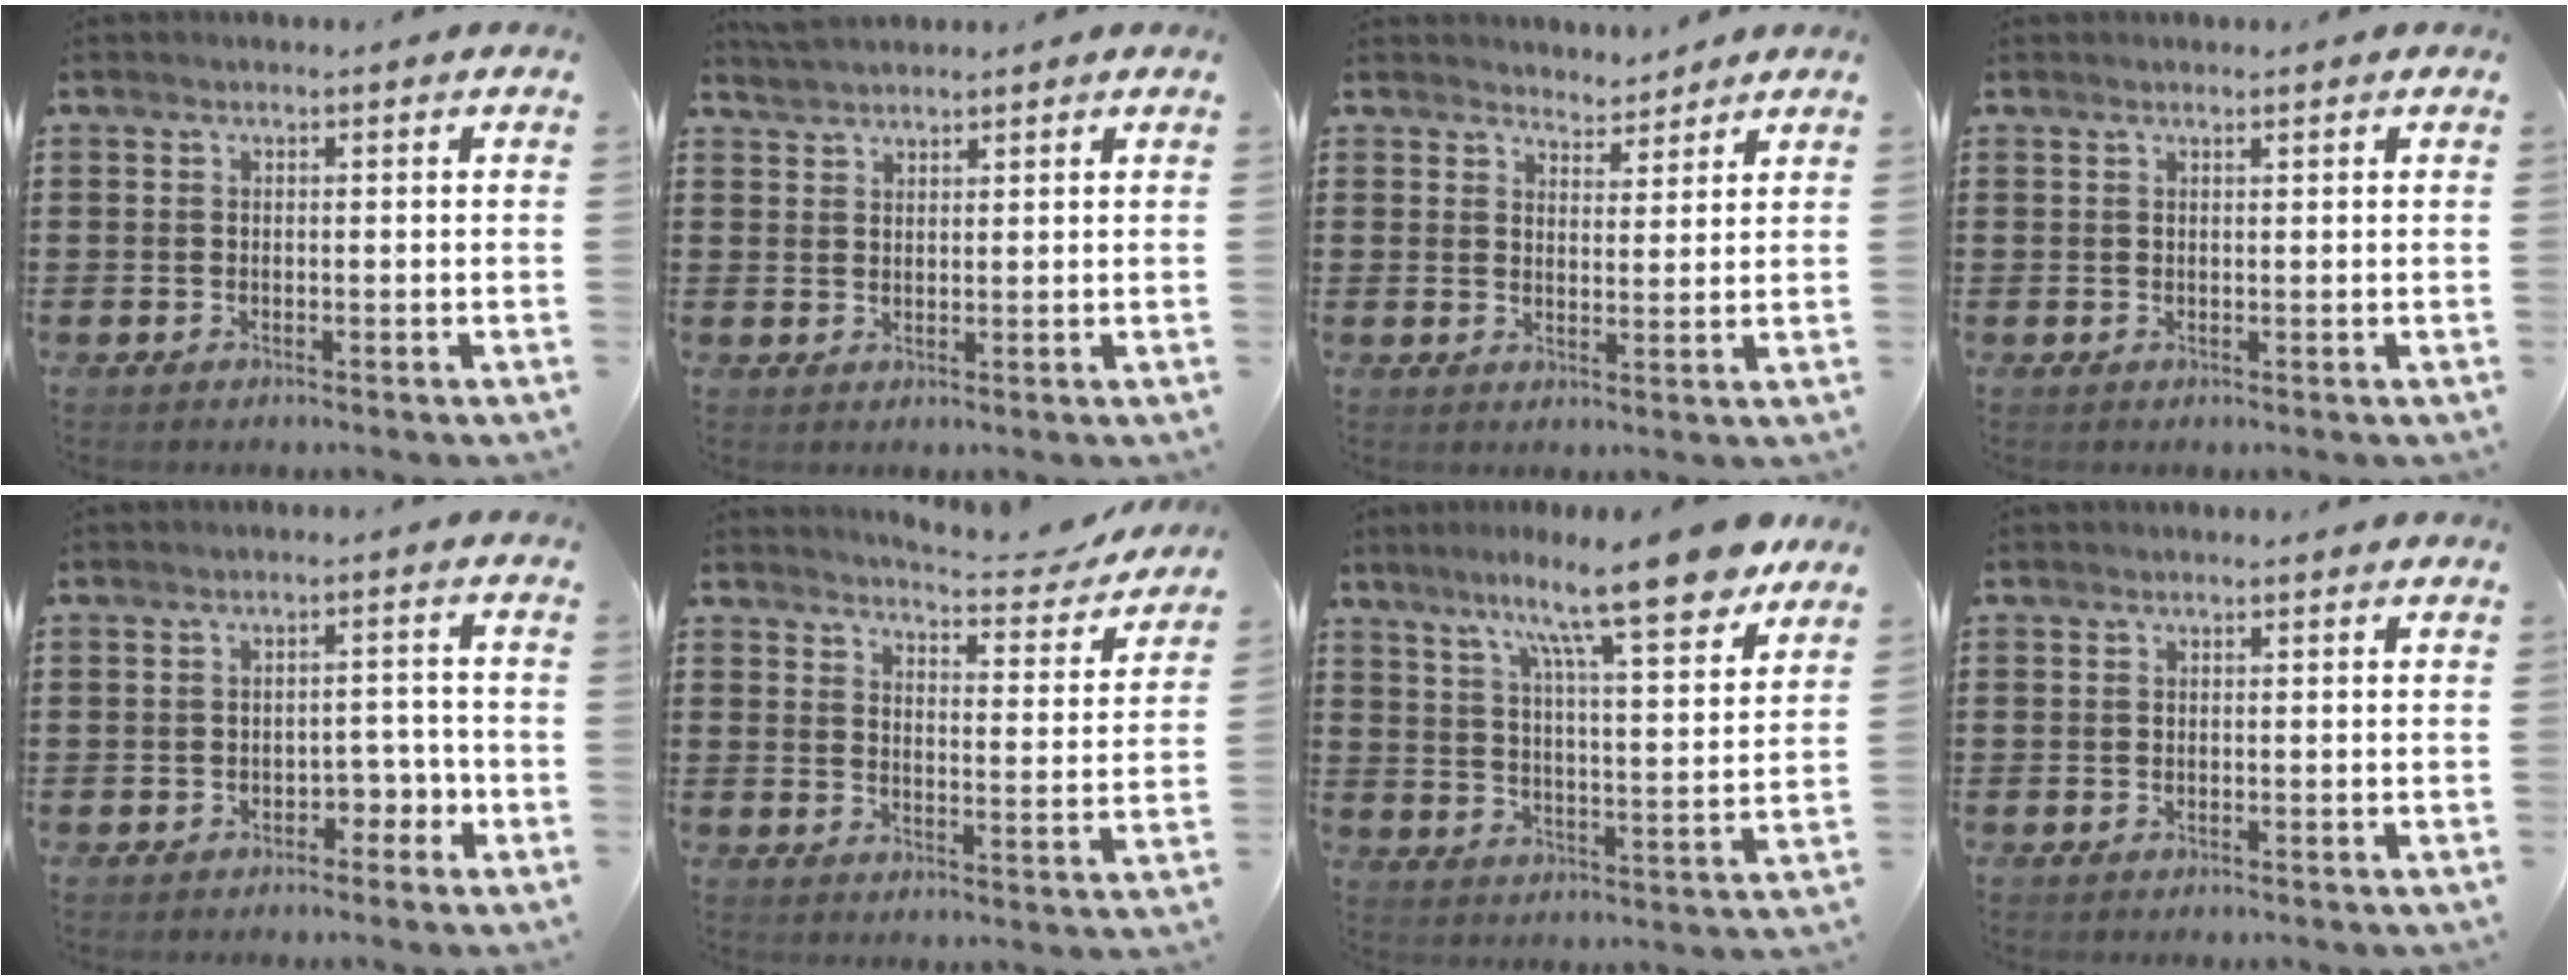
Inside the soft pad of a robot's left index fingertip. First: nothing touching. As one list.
[{"total": 2.8, "force": [2.7, 0.7, -0.2], "torque": [-0.005, -0.001, 0.054]}, {"total": 3.5, "force": [3.4, 0.9, -0.4], "torque": [-0.007, -0.008, 0.064]}, {"total": 0.6, "force": [0.5, 0.0, 0.3], "torque": [-0.007, -0.001, 0.011]}, {"total": 3.4, "force": [-2.3, 1.7, 1.8], "torque": [-0.036, 0.008, -0.047]}, {"total": 4.4, "force": [4.2, 0.0, 1.2], "torque": [-0.031, -0.039, 0.065]}, {"total": 14.1, "force": [11.1, 0.7, 8.7], "torque": [-0.167, -0.057, 0.179]}, {"total": 0.0}]